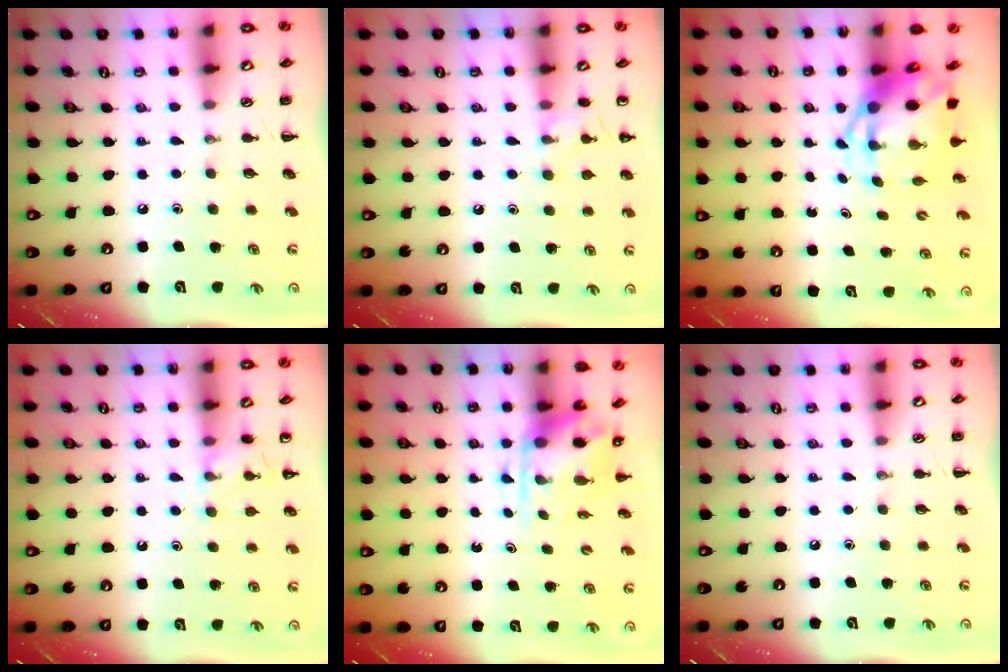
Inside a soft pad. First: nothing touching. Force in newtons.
{"total": 7.1, "press": 6.7, "slide": 2.3}
{"total": 4.6, "press": 4.5, "slide": 1.2}
{"total": 7.4, "press": 7.0, "slide": 2.3}
{"total": 3.9, "press": 3.9, "slide": 0.6}
{"total": 0.0}